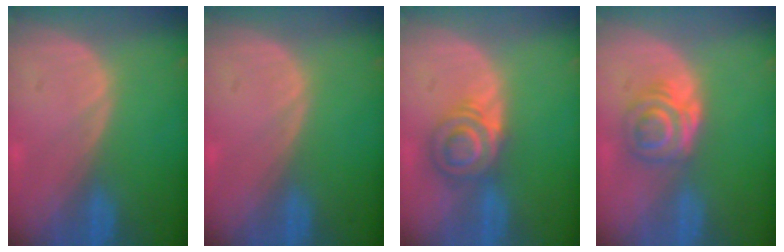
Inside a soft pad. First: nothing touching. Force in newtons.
{"total": 0.0}
{"total": 5.7, "press": 5.6, "slide": 1.1}
{"total": 6.4, "press": 5.3, "slide": 3.6}